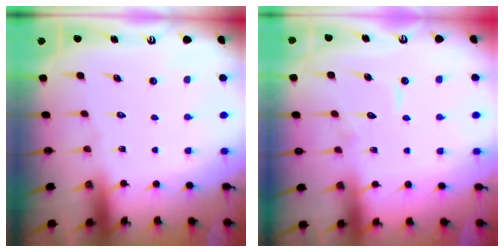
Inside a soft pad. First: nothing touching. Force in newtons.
{"total": 6.3, "press": 6.3, "slide": 0.6}